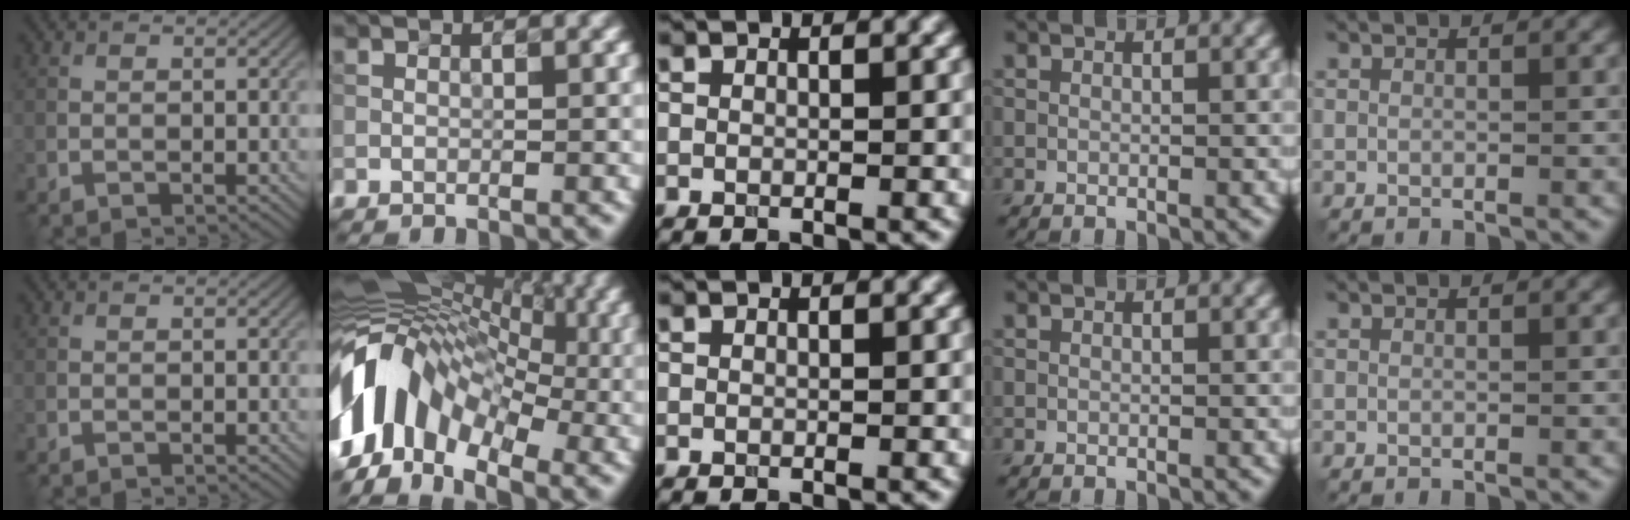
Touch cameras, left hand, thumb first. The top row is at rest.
{"index": {"total": 13.9, "force": [-2.0, 9.4, 10.1], "torque": [-0.196, 0.028, -0.043]}}